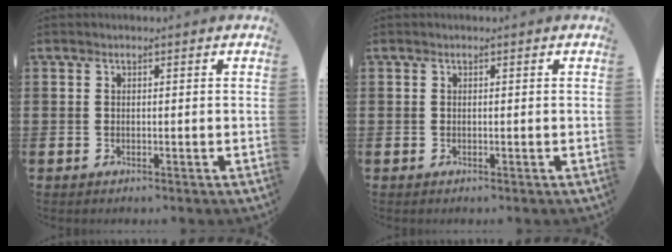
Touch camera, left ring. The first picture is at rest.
{"total": 0.0}